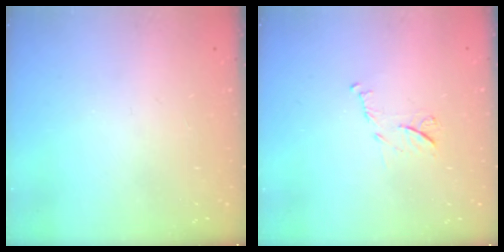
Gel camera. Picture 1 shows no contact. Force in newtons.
{"total": 7.5, "press": 7.4, "slide": 0.3}